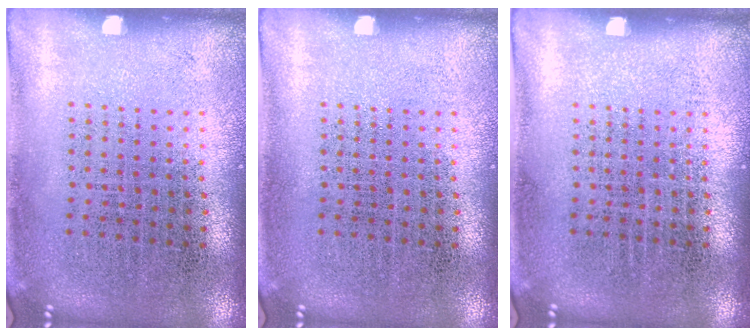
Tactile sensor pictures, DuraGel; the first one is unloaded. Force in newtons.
{"total": 0.0}
{"total": 0.0}